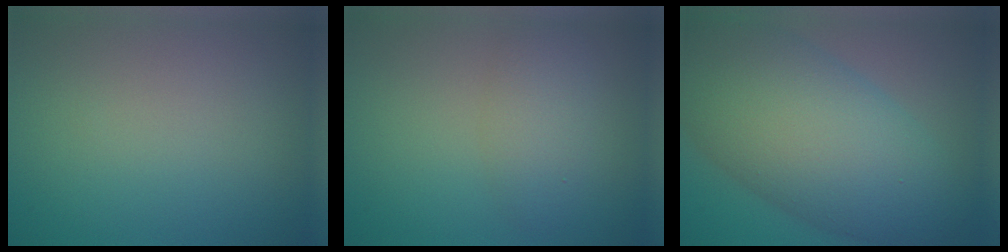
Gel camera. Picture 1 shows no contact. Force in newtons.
{"total": 2.8, "press": 2.8, "slide": 0.2}
{"total": 11.9, "press": 11.9, "slide": 0.5}